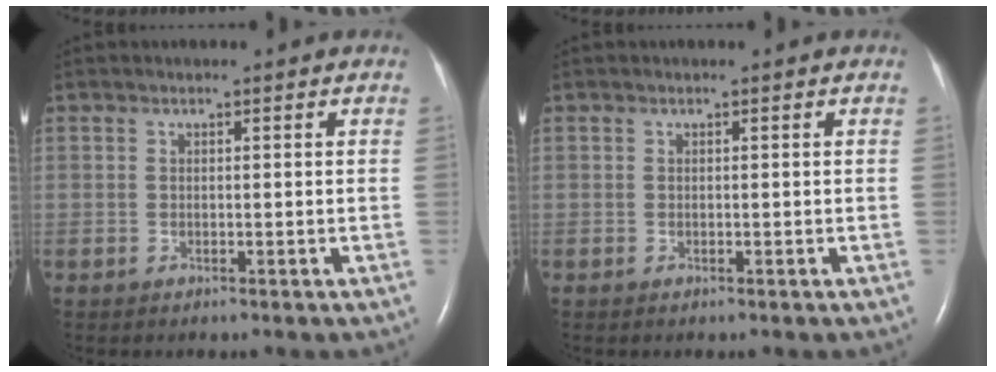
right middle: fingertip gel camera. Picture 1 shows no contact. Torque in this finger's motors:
{"motor_torque": [0.00, -0.01, 0.06, 0.01]}